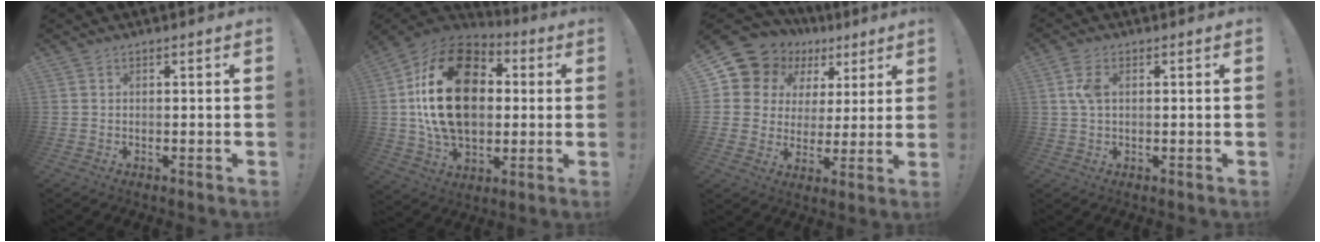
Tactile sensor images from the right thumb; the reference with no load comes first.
{"total": 27.0, "force": [3.6, 18.0, 19.8], "torque": [-0.369, 0.006, 0.065]}
{"total": 11.6, "force": [6.8, 8.7, 3.6], "torque": [-0.067, -0.052, 0.136]}
{"total": 4.6, "force": [0.9, 2.5, 3.7], "torque": [-0.080, 0.005, 0.015]}